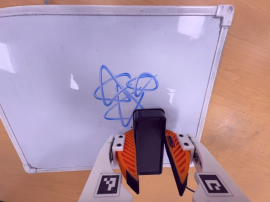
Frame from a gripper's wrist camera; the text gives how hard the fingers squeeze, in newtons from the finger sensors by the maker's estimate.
{"total": 5.9, "left": 5.1, "right": 6.8}